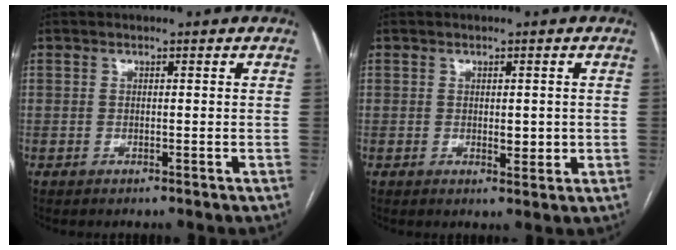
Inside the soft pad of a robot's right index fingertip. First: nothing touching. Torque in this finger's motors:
{"motor_torque": [0.13, 0.16, 0.02, 0.03]}